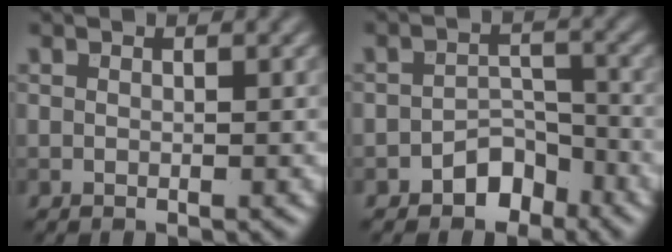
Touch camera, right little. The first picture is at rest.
{"total": 3.2, "force": [-2.2, 2.0, 1.2], "torque": [-0.006, 0.010, -0.037]}